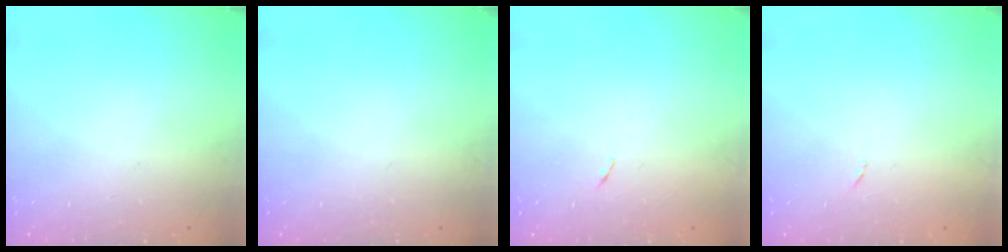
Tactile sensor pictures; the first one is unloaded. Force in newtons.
{"total": 0.0}
{"total": 3.7, "press": 3.6, "slide": 0.7}
{"total": 3.5, "press": 3.3, "slide": 1.2}